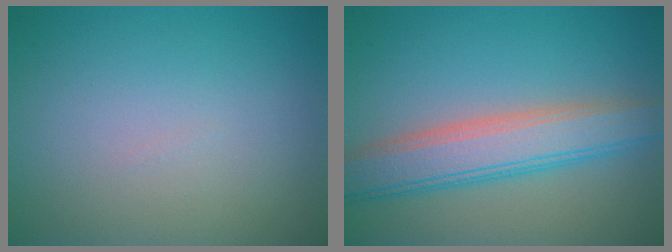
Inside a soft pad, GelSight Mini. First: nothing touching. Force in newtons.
{"total": 5.9, "press": 5.9, "slide": 0.1}